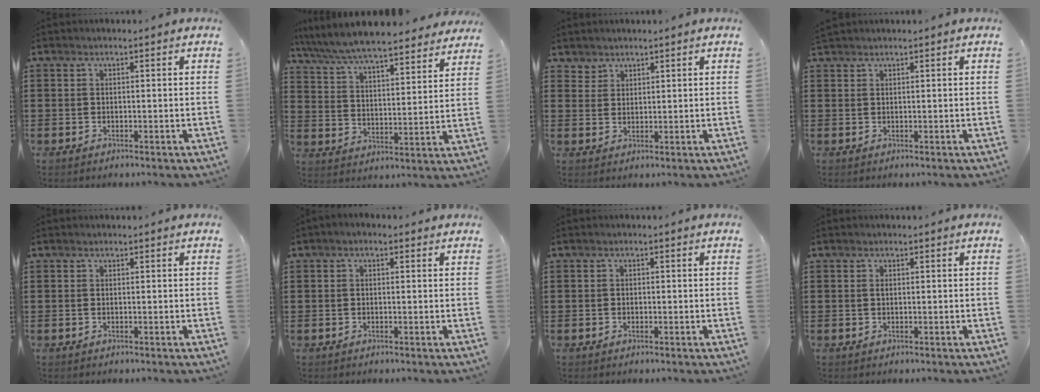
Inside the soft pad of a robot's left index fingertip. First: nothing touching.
{"total": 7.4, "force": [7.0, 0.0, 2.1], "torque": [-0.071, -0.043, 0.123]}
{"total": 2.0, "force": [1.7, 1.0, -0.1], "torque": [-0.004, 0.002, 0.035]}
{"total": 0.7, "force": [0.7, 0.1, 0.2], "torque": [-0.006, 0.000, 0.013]}
{"total": 0.0}
{"total": 0.8, "force": [-0.3, 0.4, 0.6], "torque": [-0.011, 0.001, -0.007]}
{"total": 0.6, "force": [-0.2, 0.5, 0.2], "torque": [-0.006, 0.002, -0.005]}
{"total": 0.8, "force": [0.1, 0.4, 0.6], "torque": [-0.015, 0.001, 0.001]}